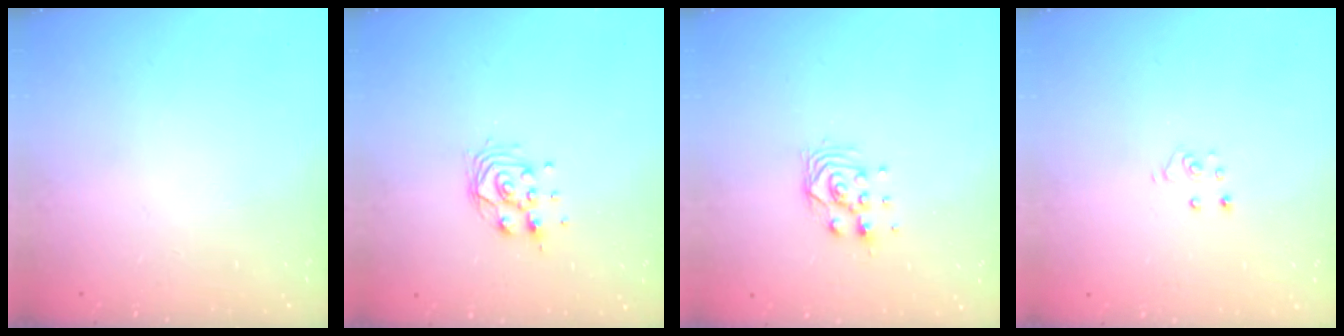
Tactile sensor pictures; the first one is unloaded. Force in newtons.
{"total": 9.4, "press": 9.2, "slide": 1.9}
{"total": 6.1, "press": 6.1, "slide": 0.9}
{"total": 3.6, "press": 3.6, "slide": 0.2}